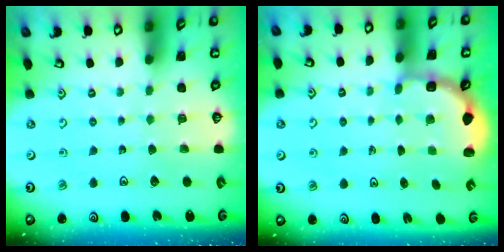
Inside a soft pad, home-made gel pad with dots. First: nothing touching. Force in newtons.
{"total": 2.7, "press": 2.3, "slide": 1.5}